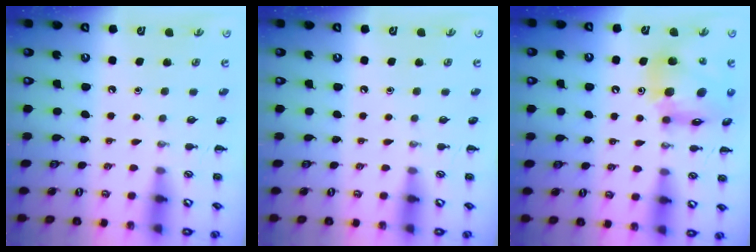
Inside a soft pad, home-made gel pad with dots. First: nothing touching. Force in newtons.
{"total": 0.0}
{"total": 15.7, "press": 15.3, "slide": 3.4}